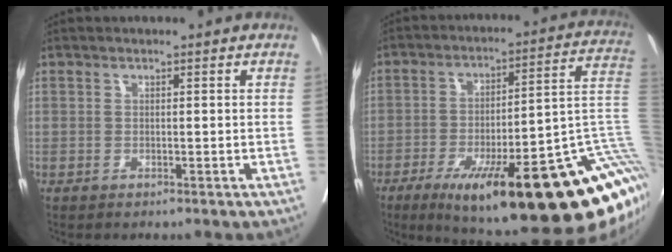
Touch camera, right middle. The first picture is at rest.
{"total": 33.3, "force": [-13.9, 5.3, 29.8], "torque": [-0.286, 0.009, -0.197]}